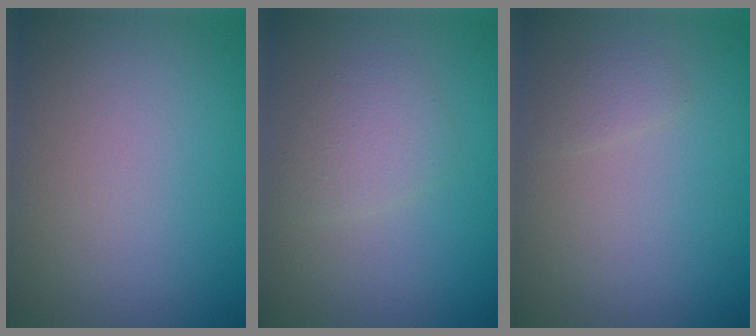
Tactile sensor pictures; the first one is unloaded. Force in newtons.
{"total": 1.9, "press": 1.9, "slide": 0.1}
{"total": 0.9, "press": 0.9, "slide": 0.0}